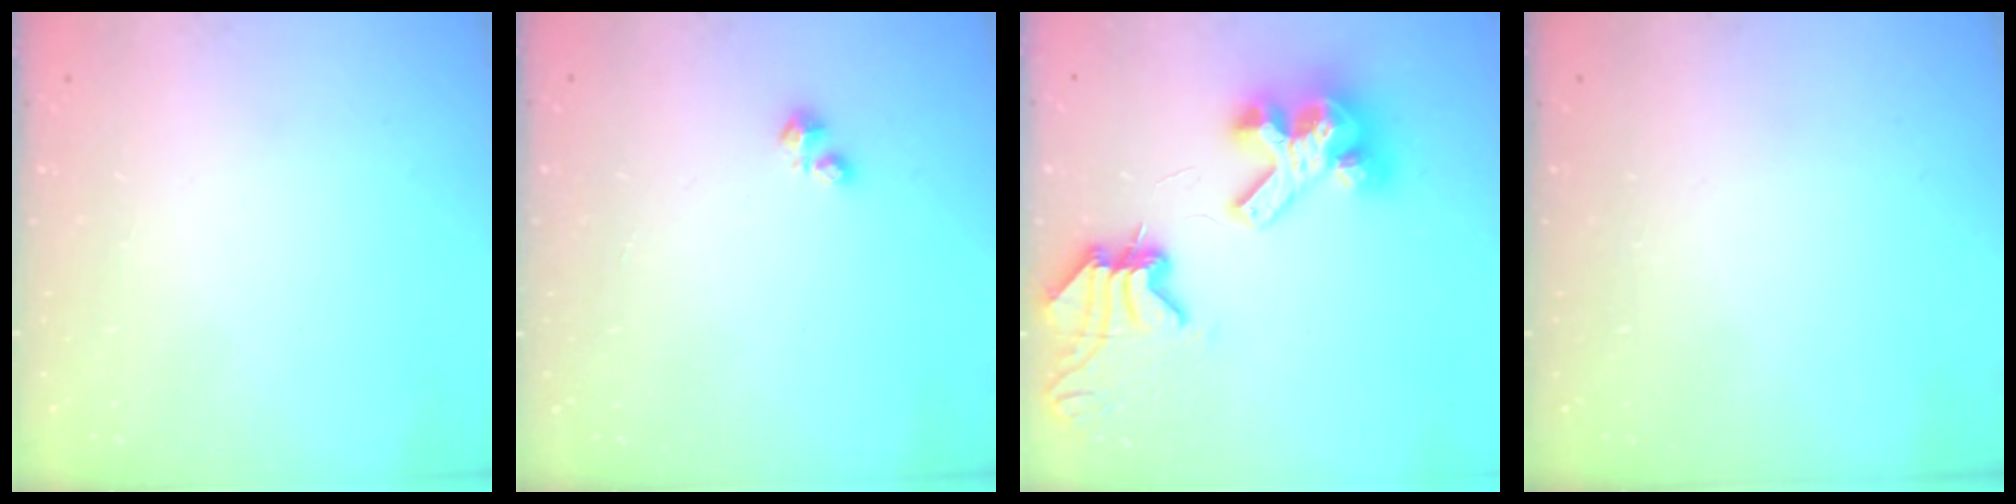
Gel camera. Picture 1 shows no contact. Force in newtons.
{"total": 1.1, "press": 1.1, "slide": 0.3}
{"total": 12.5, "press": 12.4, "slide": 1.5}
{"total": 0.0}